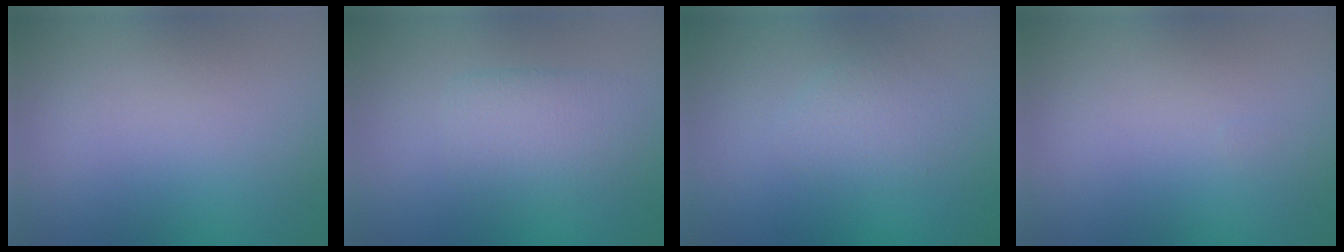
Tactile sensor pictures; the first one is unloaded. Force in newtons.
{"total": 2.4, "press": 2.4, "slide": 0.4}
{"total": 1.7, "press": 1.7, "slide": 0.0}
{"total": 0.0}